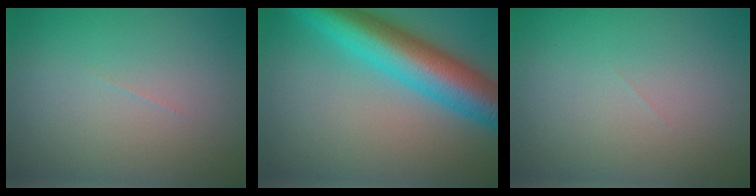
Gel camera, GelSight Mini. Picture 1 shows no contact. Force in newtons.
{"total": 9.8, "press": 9.8, "slide": 0.2}
{"total": 0.0}